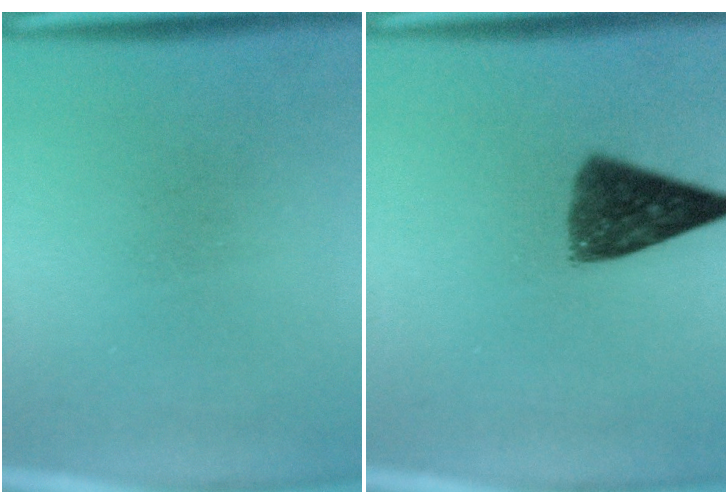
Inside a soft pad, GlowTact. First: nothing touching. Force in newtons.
{"total": 8.4}